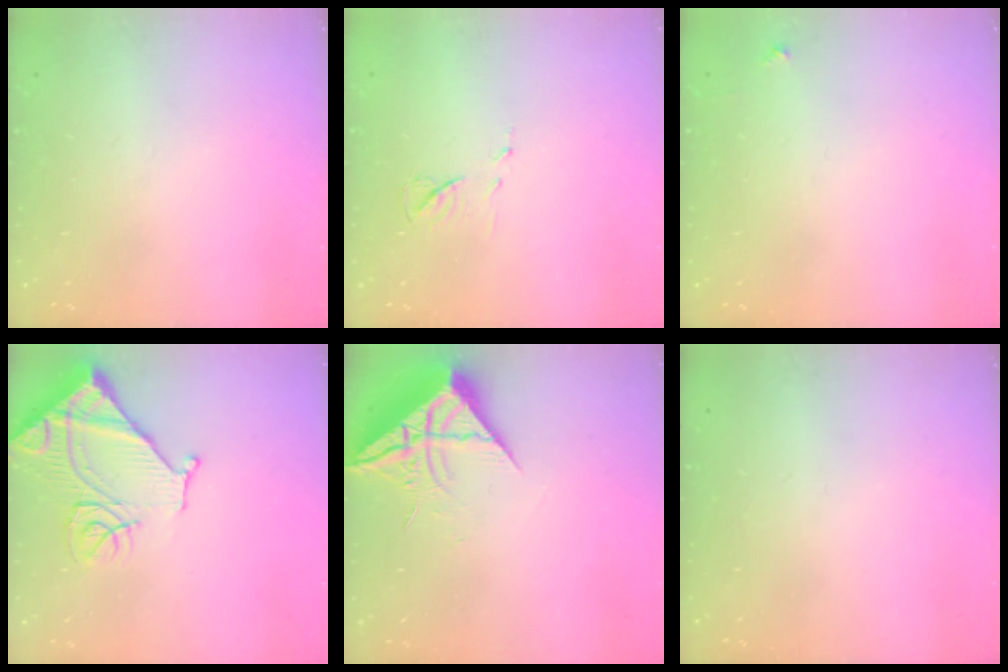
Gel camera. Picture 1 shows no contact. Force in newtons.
{"total": 5.8, "press": 5.8, "slide": 0.5}
{"total": 4.7, "press": 4.6, "slide": 0.5}
{"total": 16.3, "press": 16.2, "slide": 1.9}
{"total": 10.4, "press": 10.4, "slide": 0.8}
{"total": 0.0}